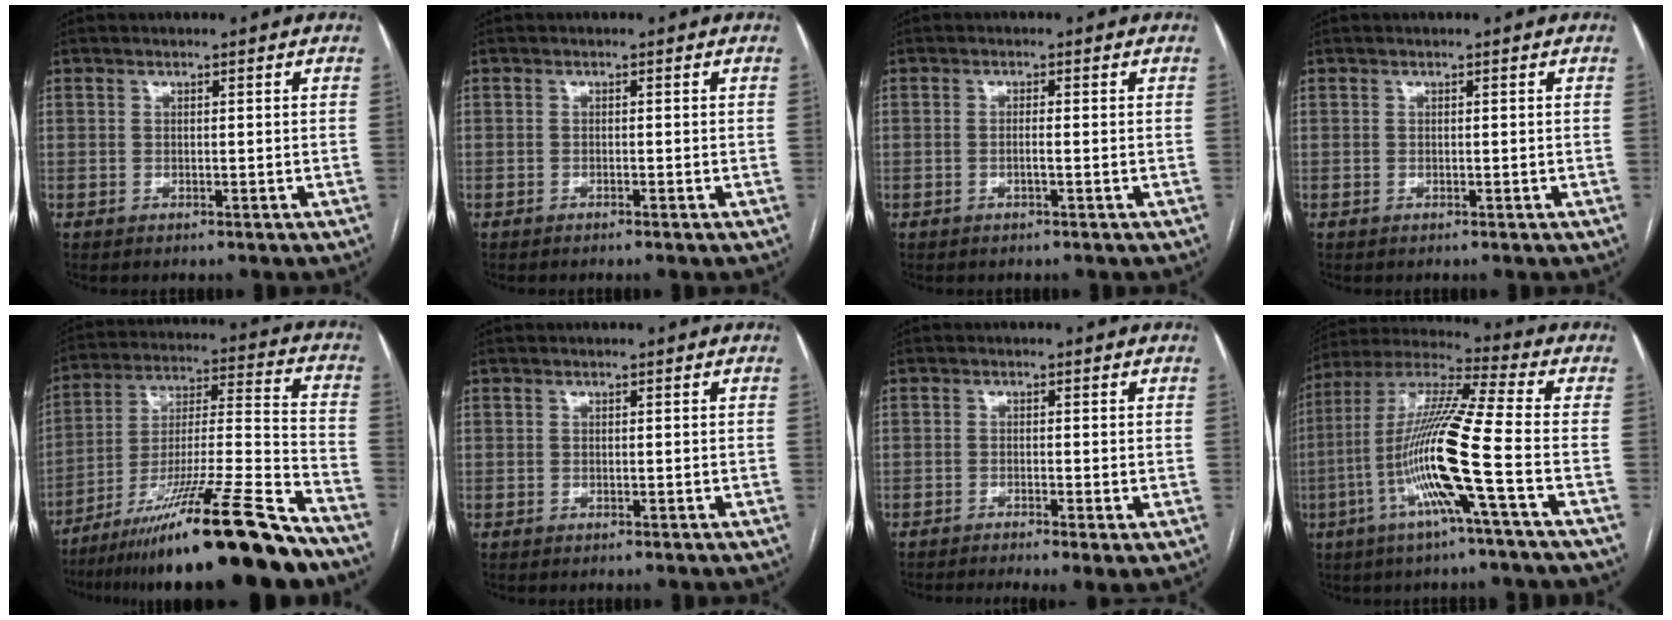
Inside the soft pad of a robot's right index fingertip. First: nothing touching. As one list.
[{"total": 0.5, "force": [-0.4, -0.2, 0.3], "torque": [-0.007, 0.000, -0.008]}, {"total": 1.2, "force": [-0.3, 0.0, 1.1], "torque": [-0.021, 0.000, -0.006]}, {"total": 0.0}, {"total": 25.0, "force": [-19.1, 0.1, 16.1], "torque": [-0.239, -0.025, -0.322]}, {"total": 0.0}, {"total": 5.1, "force": [-3.2, 0.5, 4.0], "torque": [-0.060, -0.012, -0.050]}, {"total": 15.6, "force": [-4.8, -1.4, 14.8], "torque": [-0.296, -0.004, -0.102]}]